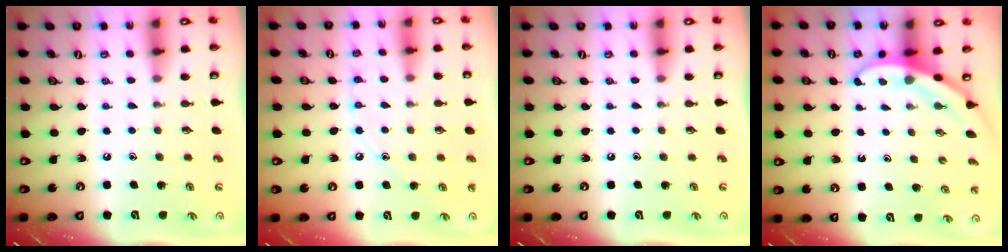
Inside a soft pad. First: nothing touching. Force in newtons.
{"total": 6.7, "press": 6.7, "slide": 0.7}
{"total": 0.0}
{"total": 3.2, "press": 3.2, "slide": 0.1}